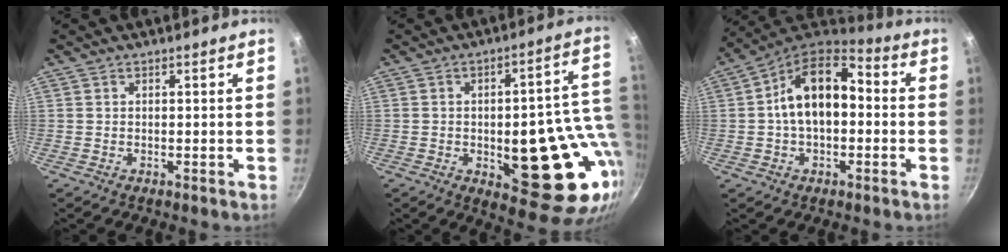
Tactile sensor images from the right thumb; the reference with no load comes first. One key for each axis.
{"total": 21.9, "fx": -2.3, "fy": 9.7, "fz": 19.5, "tx": -0.188, "ty": -0.003, "tz": -0.022}
{"total": 15.4, "fx": 0.5, "fy": 9.6, "fz": 12.0, "tx": -0.174, "ty": 0.041, "tz": -0.010}